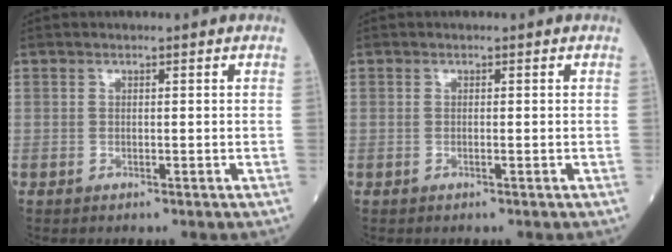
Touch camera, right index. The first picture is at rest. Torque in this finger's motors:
{"motor_torque": [0.16, -0.09, 0.06, 0.01]}